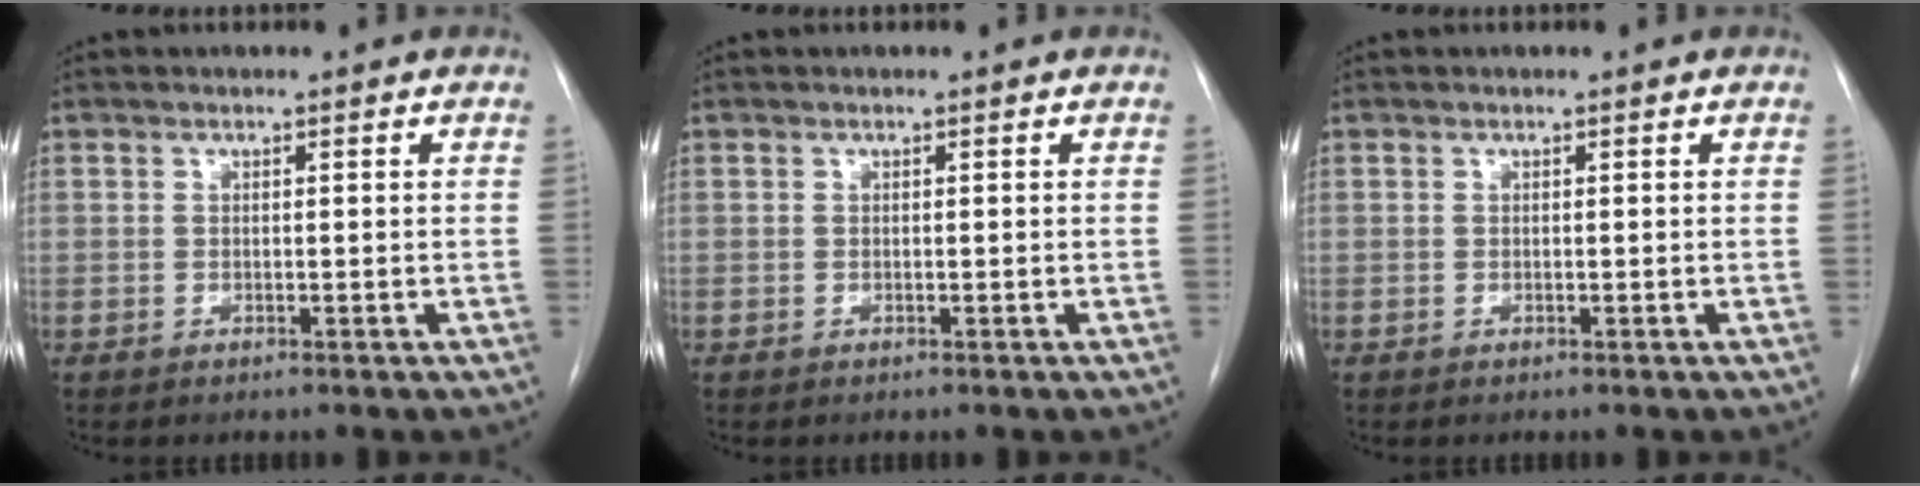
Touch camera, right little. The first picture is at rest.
{"total": 0.0}
{"total": 0.0}